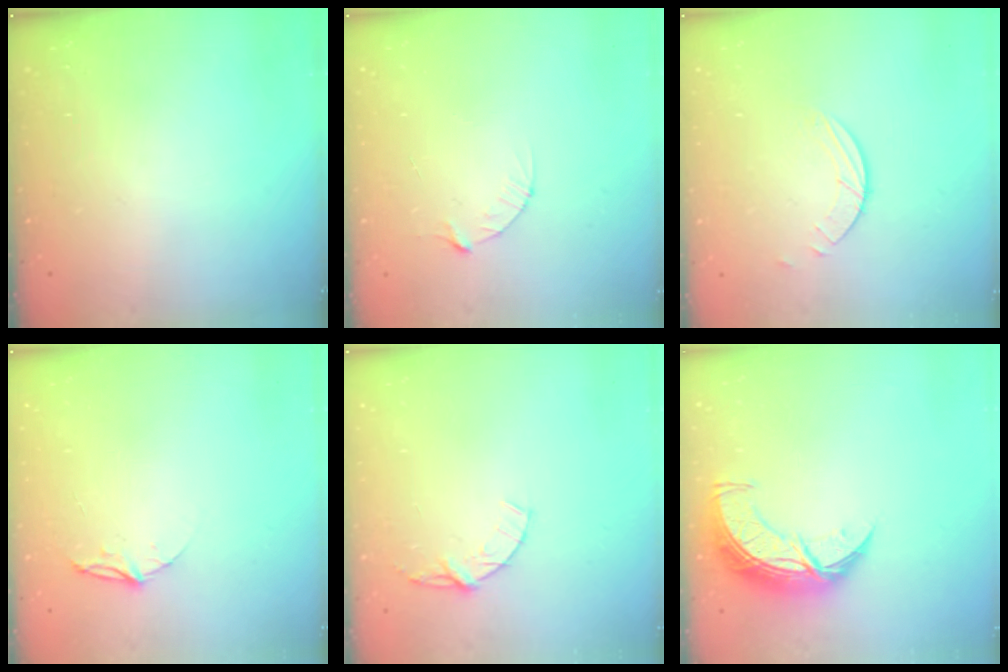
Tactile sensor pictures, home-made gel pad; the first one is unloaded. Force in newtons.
{"total": 3.2, "press": 3.2, "slide": 0.3}
{"total": 2.0, "press": 2.0, "slide": 0.2}
{"total": 4.4, "press": 4.4, "slide": 0.4}
{"total": 4.5, "press": 4.5, "slide": 0.5}
{"total": 10.9, "press": 10.9, "slide": 0.9}